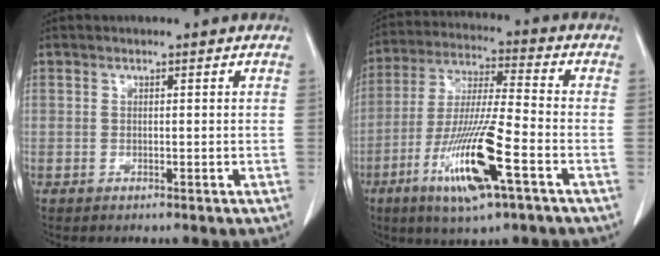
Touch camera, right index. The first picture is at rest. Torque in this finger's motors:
{"motor_torque": [1.59, -0.55, 0.43, 0.20]}